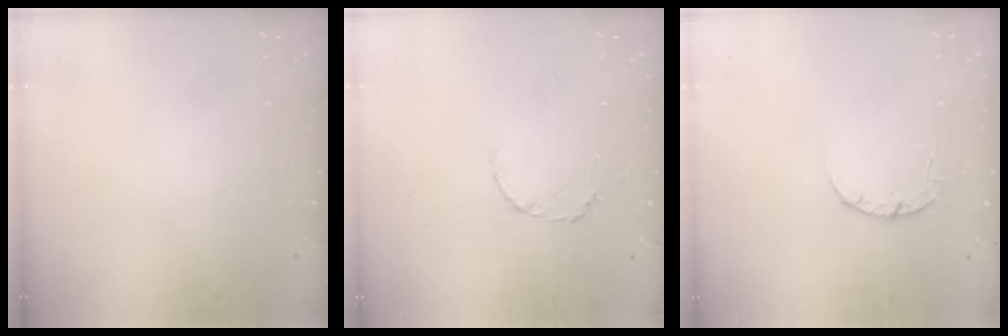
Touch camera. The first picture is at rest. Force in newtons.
{"total": 3.5, "press": 3.5, "slide": 0.4}
{"total": 3.4, "press": 3.4, "slide": 0.4}